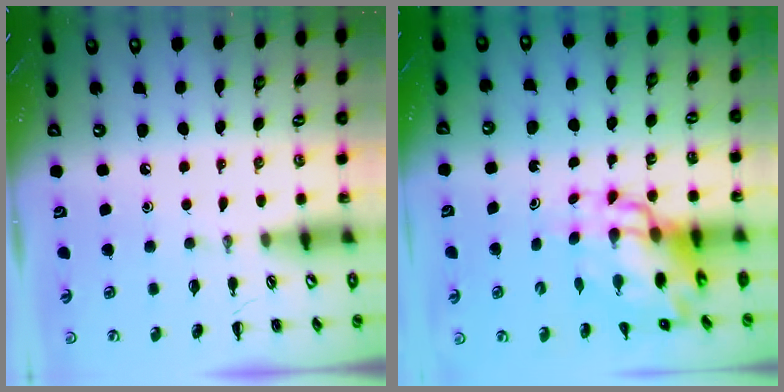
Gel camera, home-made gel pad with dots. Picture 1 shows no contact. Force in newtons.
{"total": 11.2, "press": 10.9, "slide": 2.9}